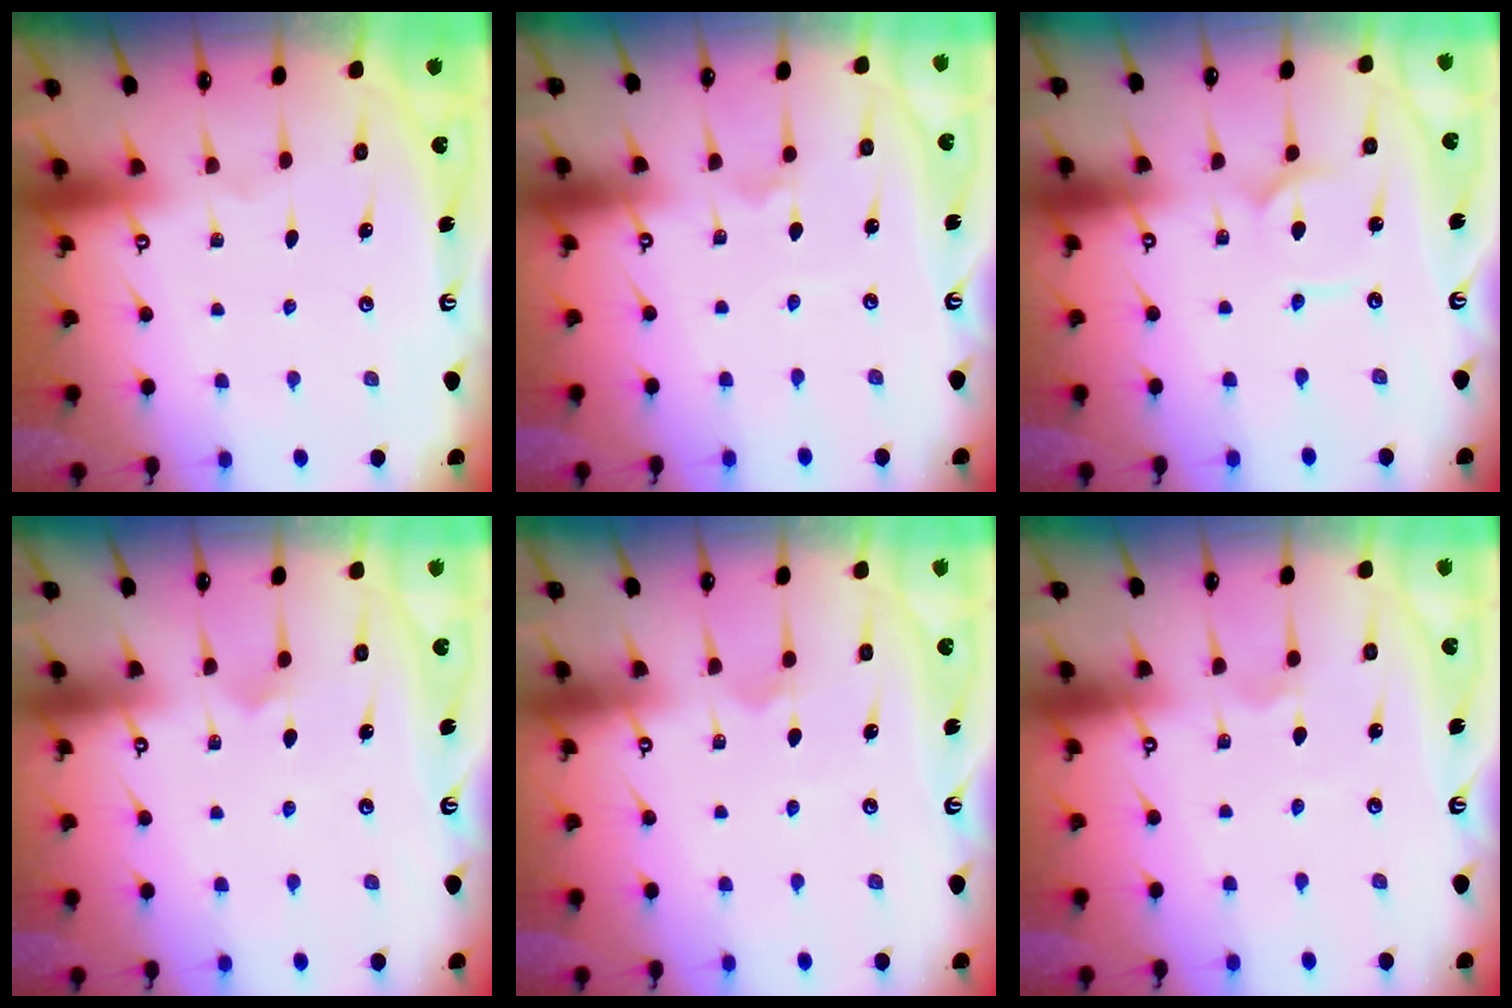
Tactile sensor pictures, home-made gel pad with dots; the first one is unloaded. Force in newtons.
{"total": 1.0, "press": 0.9, "slide": 0.4}
{"total": 2.3, "press": 2.2, "slide": 0.3}
{"total": 5.5, "press": 5.4, "slide": 0.5}
{"total": 4.2, "press": 4.1, "slide": 0.5}
{"total": 1.6, "press": 1.6, "slide": 0.3}